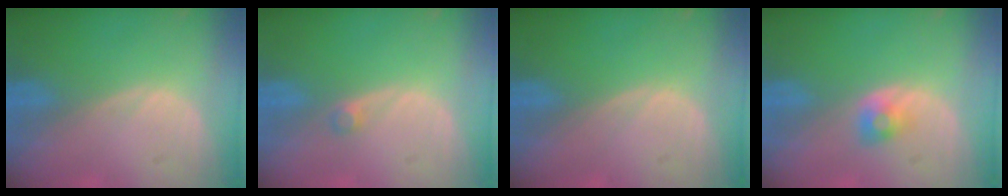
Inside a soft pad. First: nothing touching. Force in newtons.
{"total": 1.3, "press": 1.1, "slide": 0.6}
{"total": 0.0}
{"total": 2.3, "press": 2.2, "slide": 0.5}